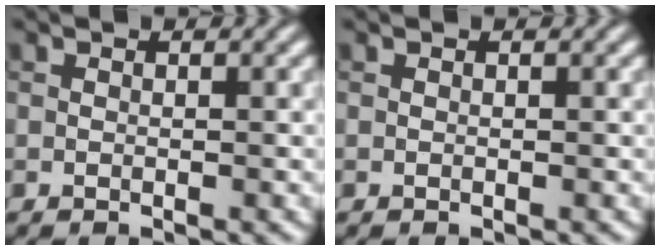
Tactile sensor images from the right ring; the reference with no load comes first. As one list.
[{"total": 0.0}]